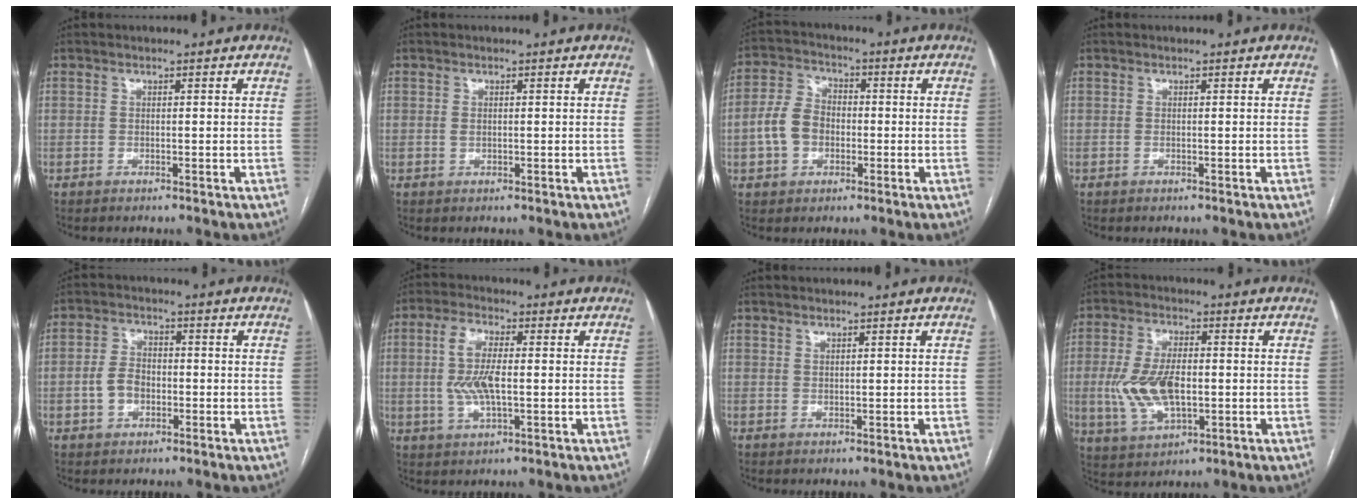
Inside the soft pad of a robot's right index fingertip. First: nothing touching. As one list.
[{"total": 0.8, "force": [0.1, 0.5, 0.6], "torque": [-0.013, 0.000, 0.002]}, {"total": 7.3, "force": [-1.4, 5.5, 4.6], "torque": [-0.112, 0.025, -0.027]}, {"total": 0.0}, {"total": 4.7, "force": [-0.9, 3.4, 3.1], "torque": [-0.067, 0.011, -0.014]}, {"total": 7.3, "force": [0.1, 2.5, 6.9], "torque": [-0.149, 0.004, 0.003]}, {"total": 0.5, "force": [0.5, 0.1, 0.1], "torque": [-0.002, -0.005, 0.010]}, {"total": 10.5, "force": [-1.0, 4.8, 9.3], "torque": [-0.201, 0.004, -0.010]}]